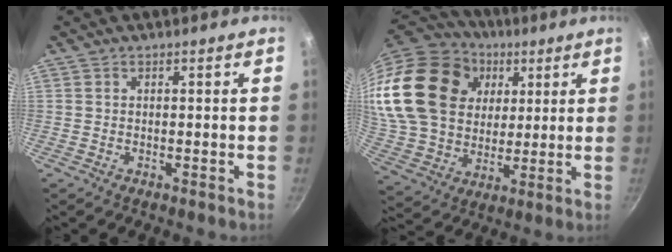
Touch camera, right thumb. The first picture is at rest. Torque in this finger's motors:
{"motor_torque": [-1.08, 2.25, 1.48, -0.07, 0.31]}